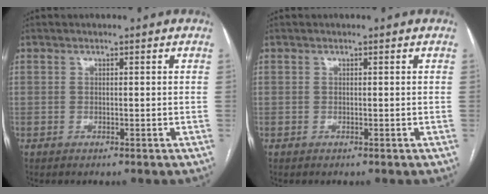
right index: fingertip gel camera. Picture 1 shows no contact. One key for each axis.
{"total": 0.0}